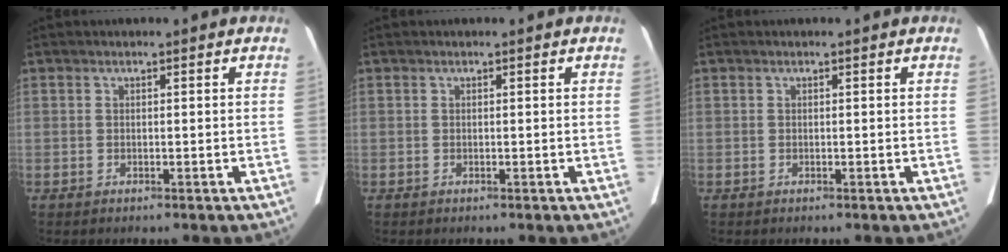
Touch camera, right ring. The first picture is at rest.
{"total": 0.0}
{"total": 0.0}